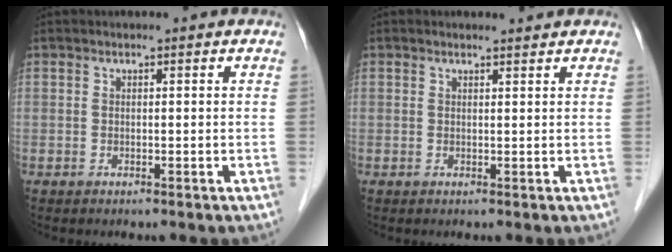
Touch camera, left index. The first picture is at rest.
{"total": 1.0, "force": [1.0, 0.1, 0.1], "torque": [-0.012, 0.000, 0.017]}